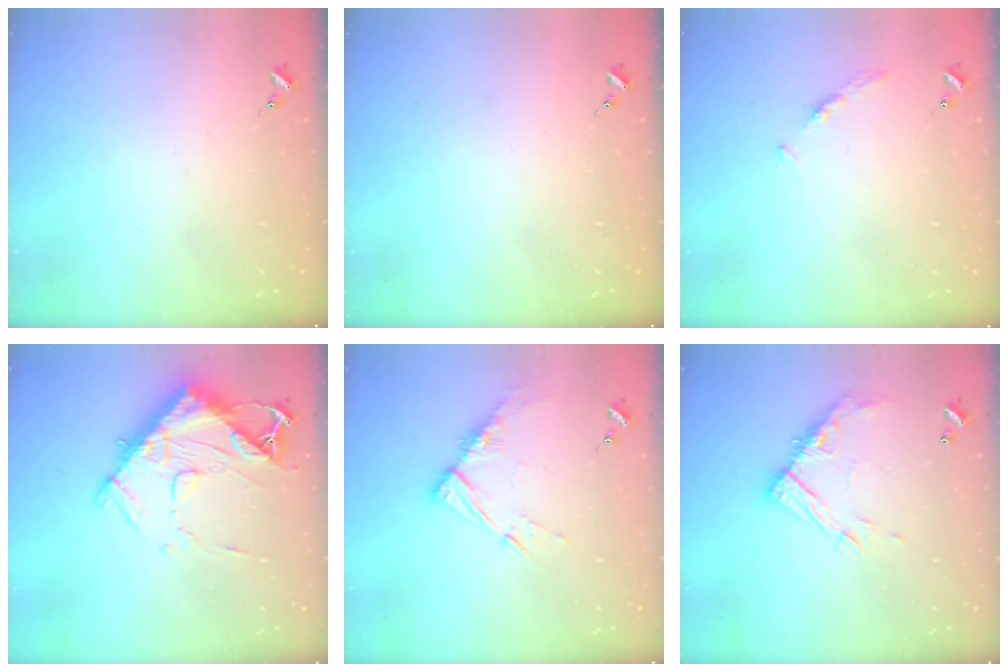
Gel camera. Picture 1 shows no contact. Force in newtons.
{"total": 0.0}
{"total": 3.9, "press": 3.9, "slide": 0.5}
{"total": 15.6, "press": 15.6, "slide": 1.1}
{"total": 10.5, "press": 10.4, "slide": 1.0}
{"total": 13.1, "press": 13.1, "slide": 1.1}